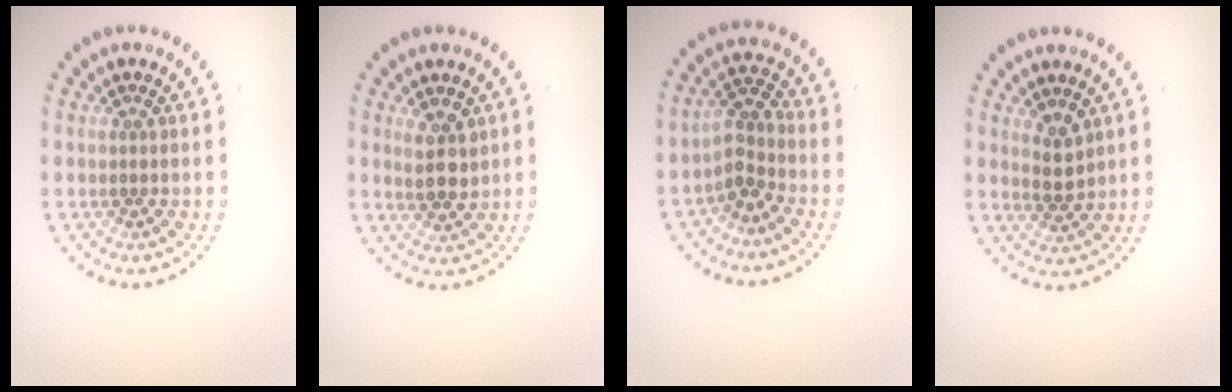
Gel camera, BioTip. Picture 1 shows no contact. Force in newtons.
{"total": 2.6, "press": 2.4, "slide": 0.9}
{"total": 2.5, "press": 2.0, "slide": 1.6}
{"total": 1.9, "press": 1.7, "slide": 0.8}